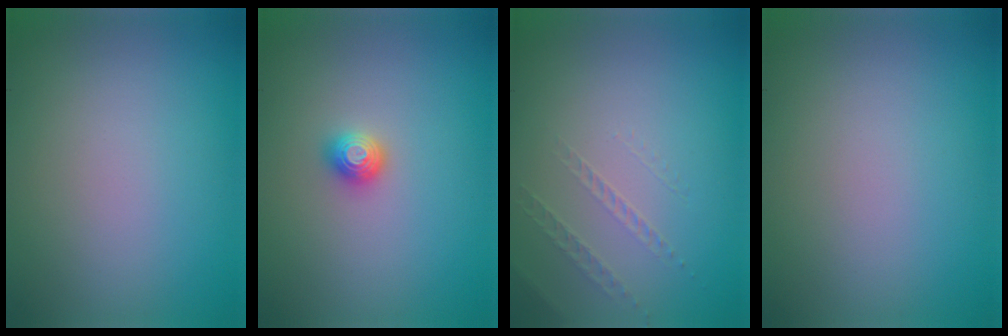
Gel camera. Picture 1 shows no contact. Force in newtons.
{"total": 1.3, "press": 1.2, "slide": 0.4}
{"total": 1.0, "press": 0.4, "slide": 0.9}
{"total": 0.0}